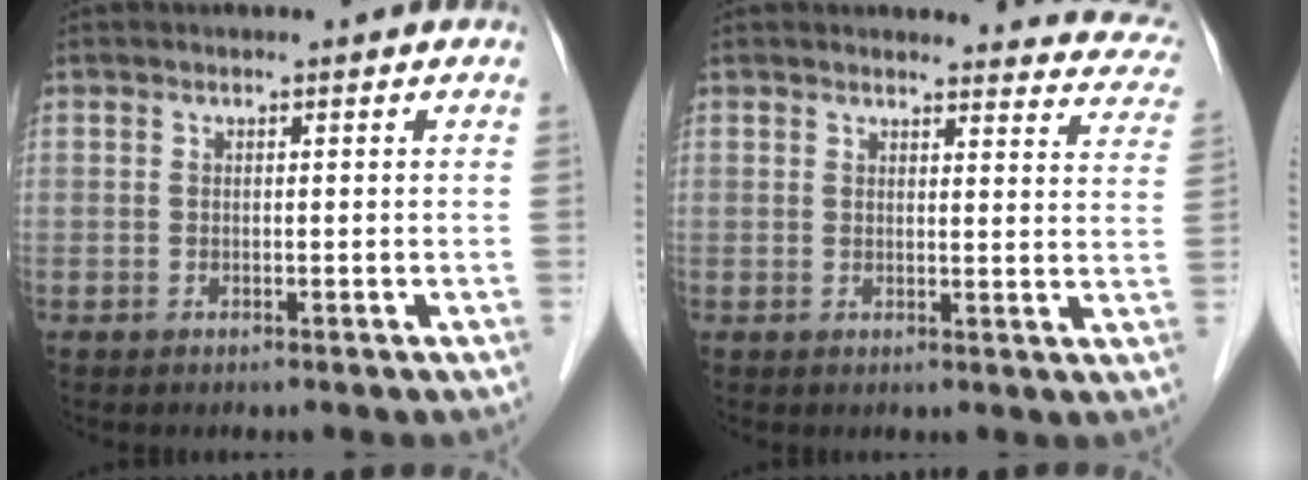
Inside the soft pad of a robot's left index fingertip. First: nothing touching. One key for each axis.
{"total": 13.6, "fx": 13.2, "fy": 2.9, "fz": 1.8, "tx": 0.027, "ty": -0.059, "tz": 0.104}